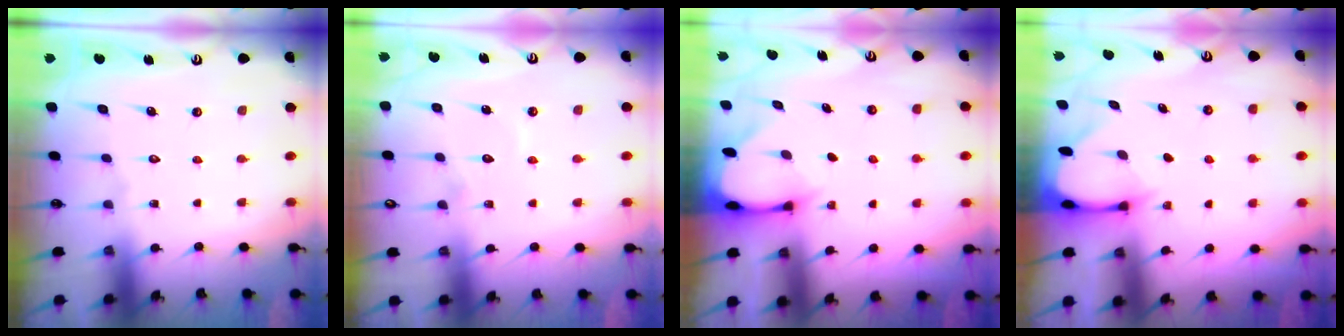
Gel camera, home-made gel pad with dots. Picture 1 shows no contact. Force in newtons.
{"total": 4.1, "press": 4.1, "slide": 0.3}
{"total": 2.1, "press": 2.1, "slide": 0.1}
{"total": 2.4, "press": 2.4, "slide": 0.3}